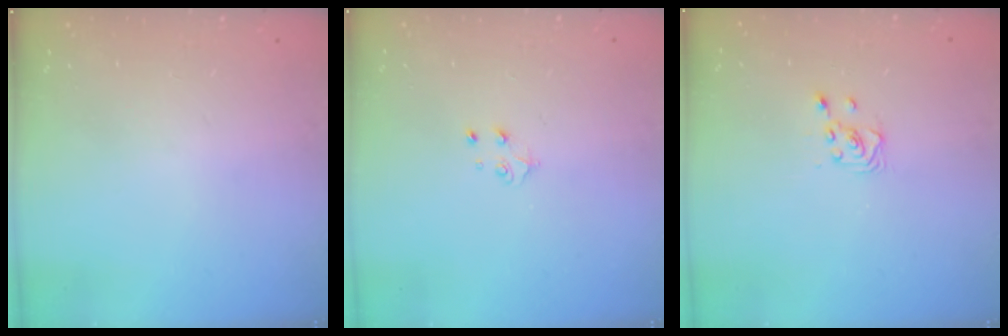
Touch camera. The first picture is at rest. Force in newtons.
{"total": 4.5, "press": 4.5, "slide": 0.6}
{"total": 2.6, "press": 2.6, "slide": 0.2}